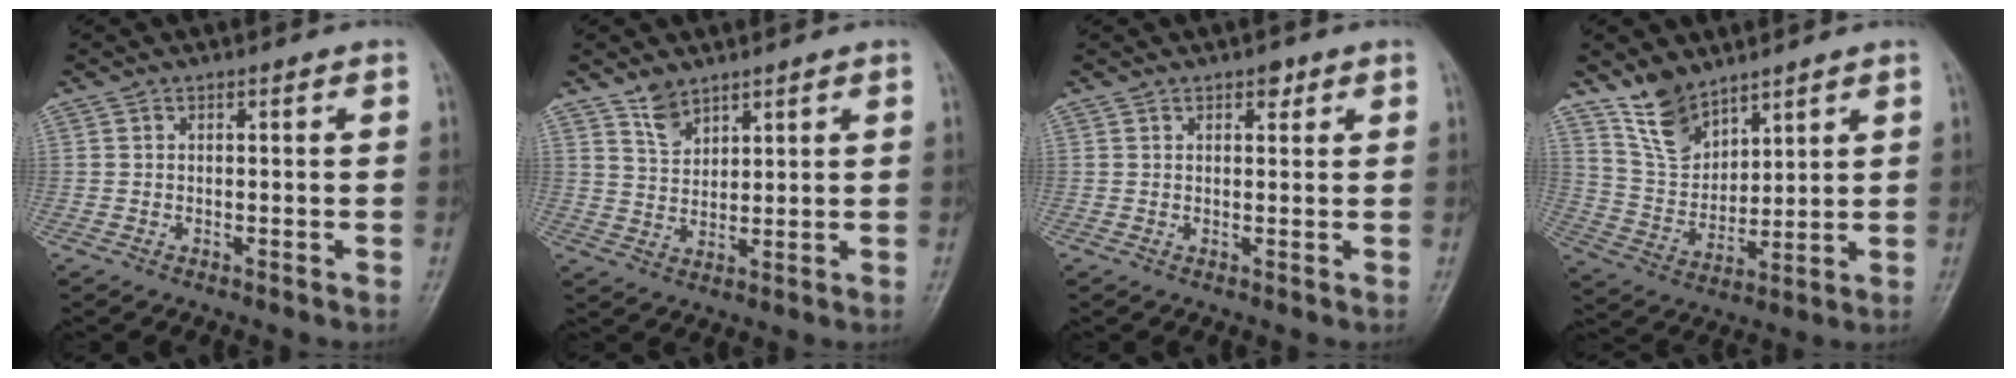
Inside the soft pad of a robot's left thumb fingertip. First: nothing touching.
{"total": 4.2, "force": [3.3, 2.1, 1.5], "torque": [-0.012, -0.027, 0.069]}
{"total": 1.9, "force": [1.2, 1.1, 1.0], "torque": [-0.002, -0.003, 0.013]}
{"total": 9.2, "force": [7.1, 4.8, 3.5], "torque": [-0.046, -0.048, 0.150]}